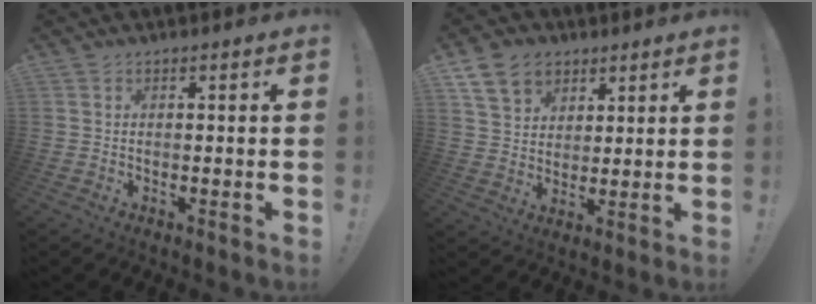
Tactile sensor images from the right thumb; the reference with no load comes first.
{"total": 11.6, "force": [6.2, 8.8, 4.4], "torque": [-0.071, -0.026, 0.124]}